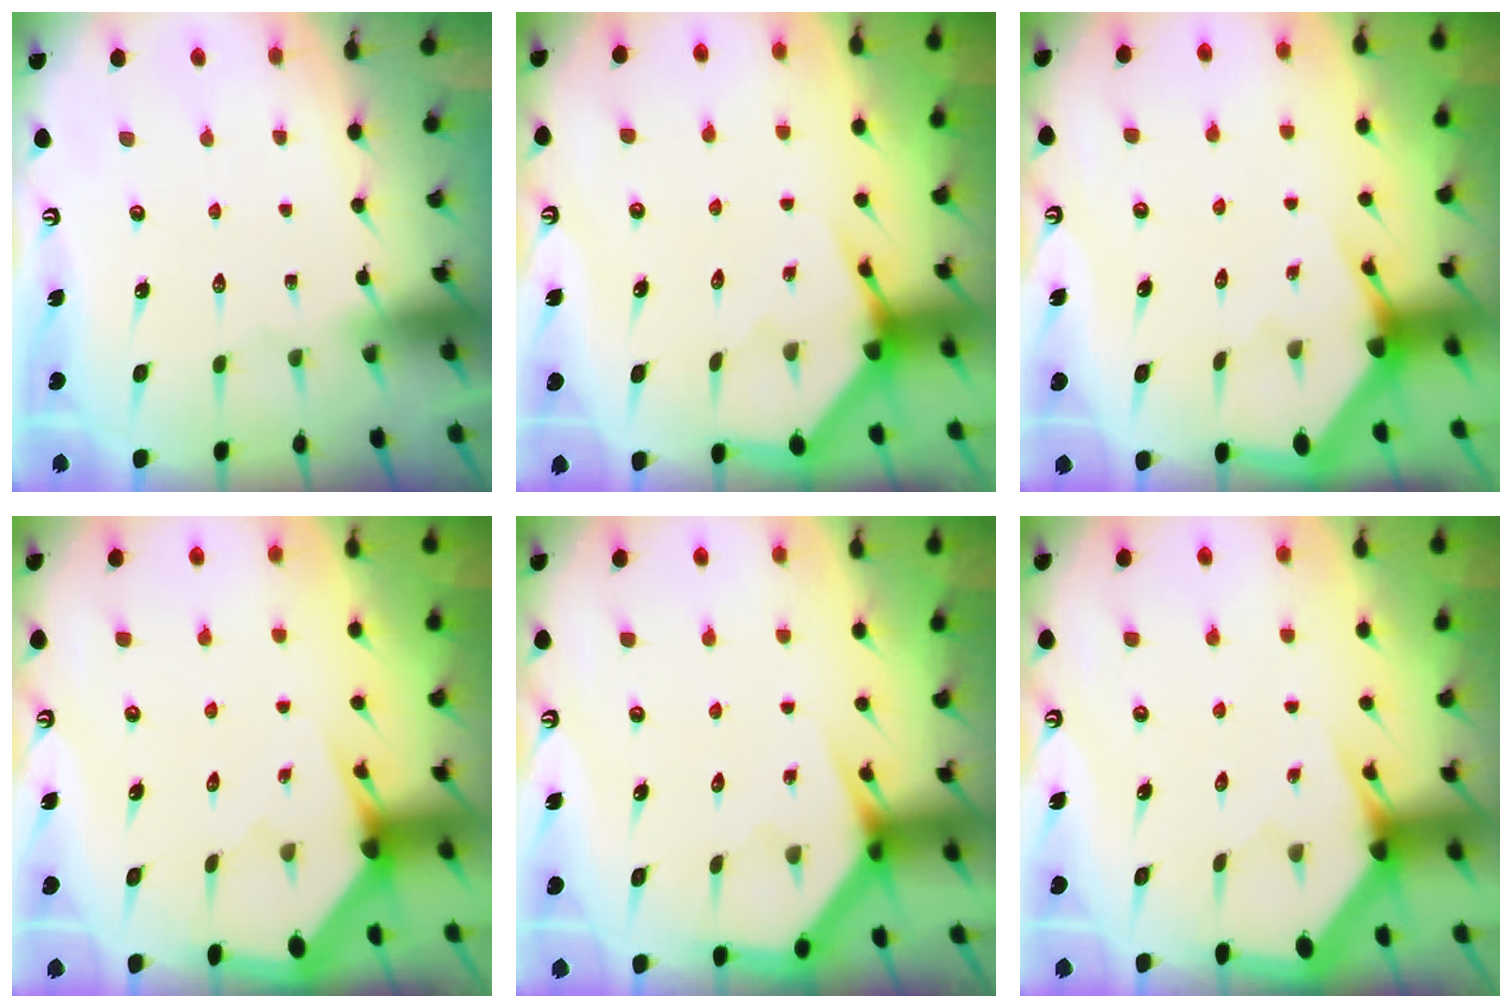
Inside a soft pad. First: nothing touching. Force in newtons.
{"total": 3.7, "press": 3.7, "slide": 0.2}
{"total": 2.8, "press": 2.8, "slide": 0.2}
{"total": 2.8, "press": 2.8, "slide": 0.1}
{"total": 3.4, "press": 3.4, "slide": 0.3}
{"total": 3.0, "press": 3.0, "slide": 0.0}